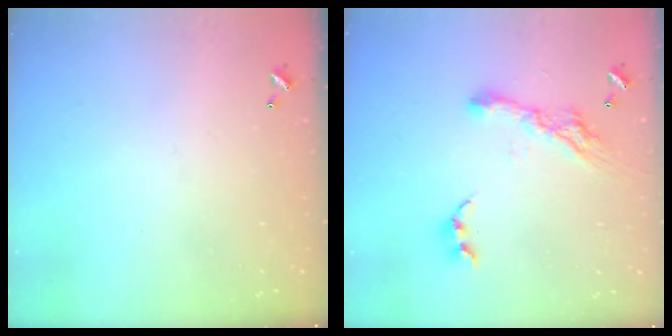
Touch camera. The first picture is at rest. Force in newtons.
{"total": 9.2, "press": 9.1, "slide": 1.0}